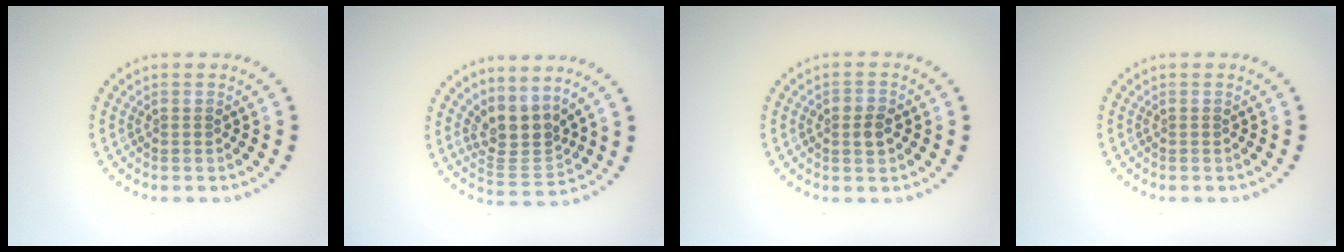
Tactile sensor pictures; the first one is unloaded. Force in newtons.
{"total": 3.4, "press": 2.5, "slide": 2.3}
{"total": 1.9, "press": 1.9, "slide": 0.0}
{"total": 0.0}